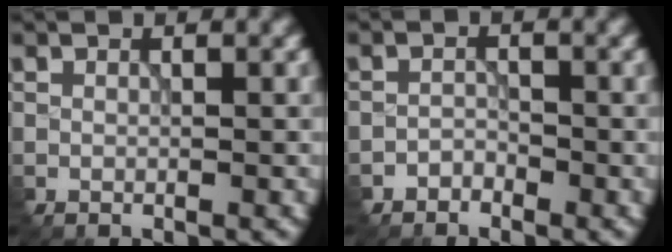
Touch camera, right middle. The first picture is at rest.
{"total": 1.3, "force": [-1.1, 0.0, -0.7], "torque": [0.003, 0.007, -0.020]}